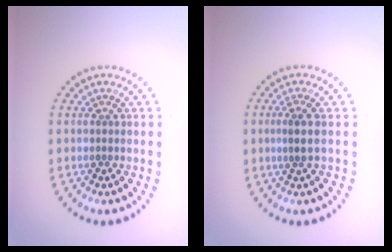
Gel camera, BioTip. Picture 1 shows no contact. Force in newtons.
{"total": 1.3, "press": 1.0, "slide": 0.9}